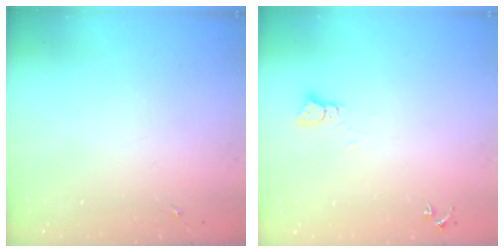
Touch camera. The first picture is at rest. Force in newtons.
{"total": 2.3, "press": 2.3, "slide": 0.2}